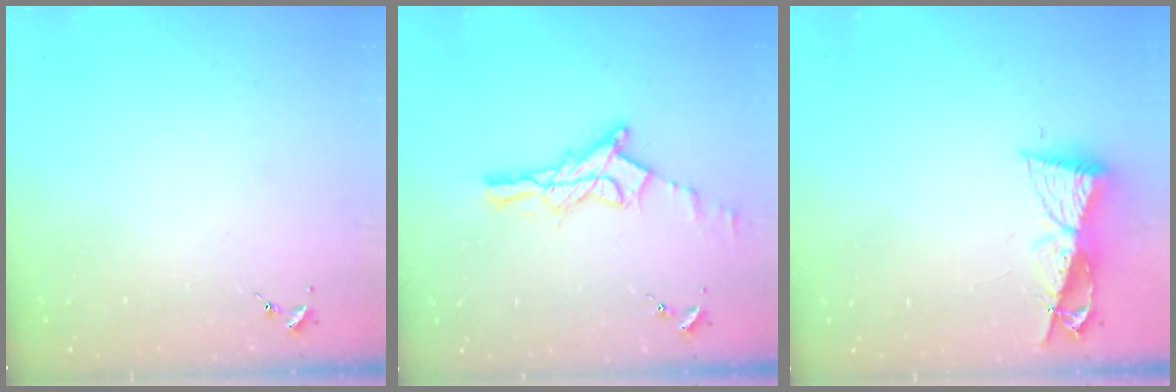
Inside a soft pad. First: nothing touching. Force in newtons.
{"total": 14.2, "press": 14.1, "slide": 1.0}
{"total": 8.7, "press": 8.6, "slide": 1.0}